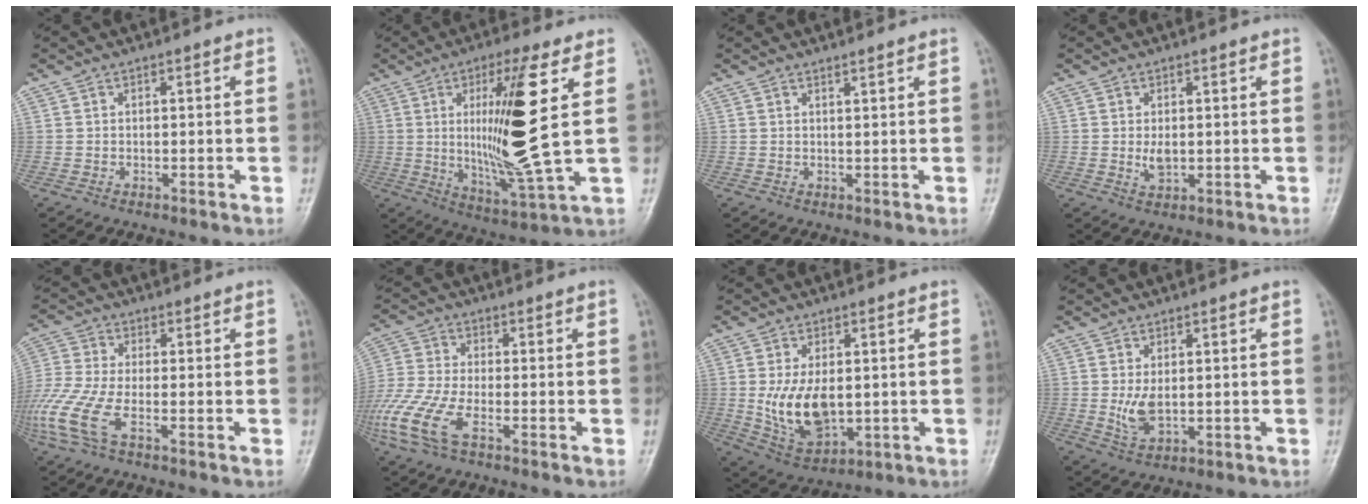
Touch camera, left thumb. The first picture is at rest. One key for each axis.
{"total": 16.3, "fx": 3.0, "fy": 1.2, "fz": 16.0, "tx": -0.301, "ty": -0.034, "tz": 0.054}
{"total": 0.8, "fx": 0.7, "fy": -0.4, "fz": 0.2, "tx": -0.011, "ty": -0.010, "tz": 0.015}
{"total": 2.4, "fx": 0.1, "fy": 1.3, "fz": 2.0, "tx": -0.032, "ty": -0.007, "tz": 0.008}
{"total": 9.9, "fx": -3.9, "fy": 3.2, "fz": 8.5, "tx": -0.229, "ty": 0.009, "tz": -0.085}
{"total": 10.8, "fx": -4.9, "fy": 4.0, "fz": 8.7, "tx": -0.222, "ty": 0.006, "tz": -0.099}
{"total": 10.5, "fx": -0.1, "fy": 6.0, "fz": 8.6, "tx": -0.149, "ty": -0.016, "tz": 0.017}
{"total": 4.1, "fx": 0.2, "fy": 2.2, "fz": 3.5, "tx": -0.063, "ty": -0.013, "tz": 0.013}